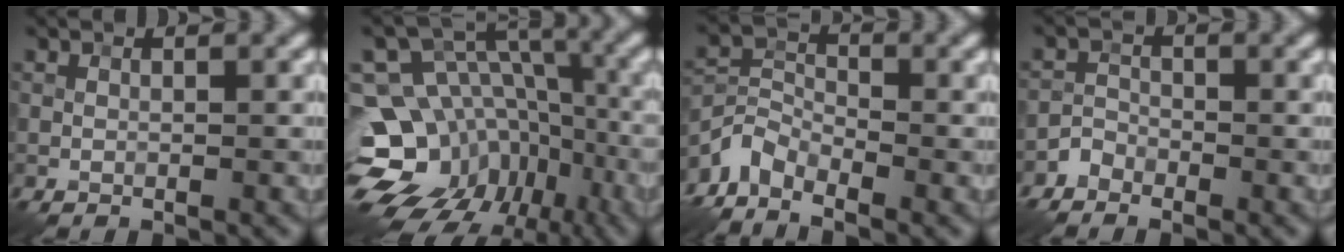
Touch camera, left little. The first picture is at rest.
{"total": 16.7, "force": [-7.7, 12.7, 7.6], "torque": [-0.152, -0.002, -0.102]}
{"total": 3.9, "force": [-3.2, 1.6, 1.5], "torque": [-0.031, 0.000, -0.077]}
{"total": 1.5, "force": [-1.4, 0.7, 0.1], "torque": [0.001, 0.009, -0.030]}